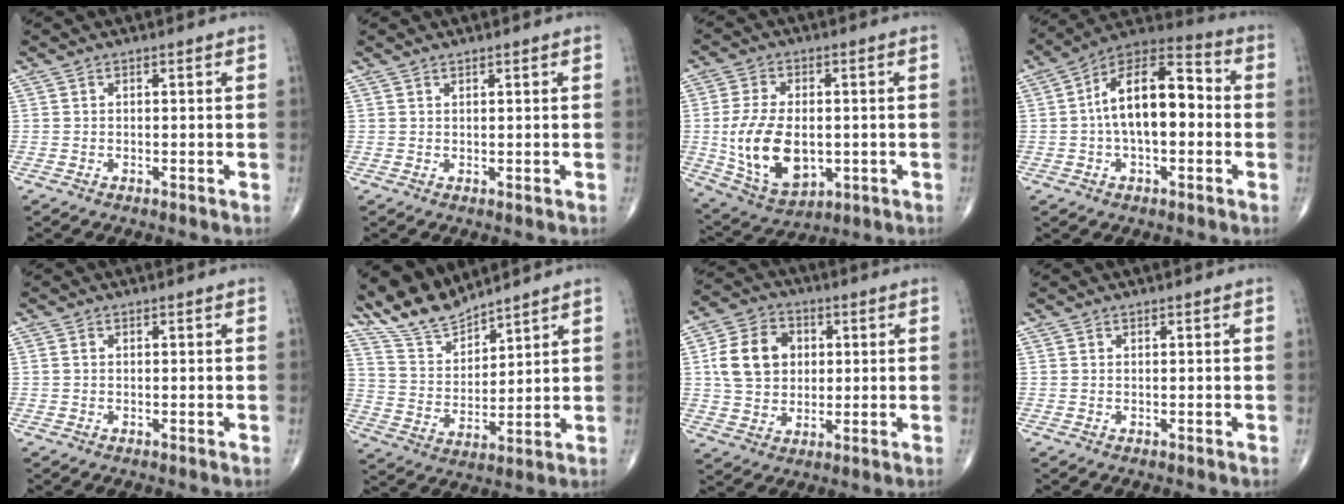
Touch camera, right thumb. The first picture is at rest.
{"total": 0.6, "force": [0.6, 0.1, 0.1], "torque": [-0.003, -0.006, 0.011]}
{"total": 15.3, "force": [-1.3, 9.3, 12.1], "torque": [-0.214, -0.009, -0.004]}
{"total": 16.1, "force": [0.1, 8.2, 13.9], "torque": [-0.218, 0.043, -0.012]}
{"total": 0.7, "force": [0.1, 0.5, 0.4], "torque": [-0.010, 0.002, 0.002]}
{"total": 9.4, "force": [8.9, 2.0, 2.1], "torque": [-0.032, -0.051, 0.189]}
{"total": 12.4, "force": [2.1, 9.9, 7.1], "torque": [-0.103, 0.007, 0.036]}
{"total": 0.0}